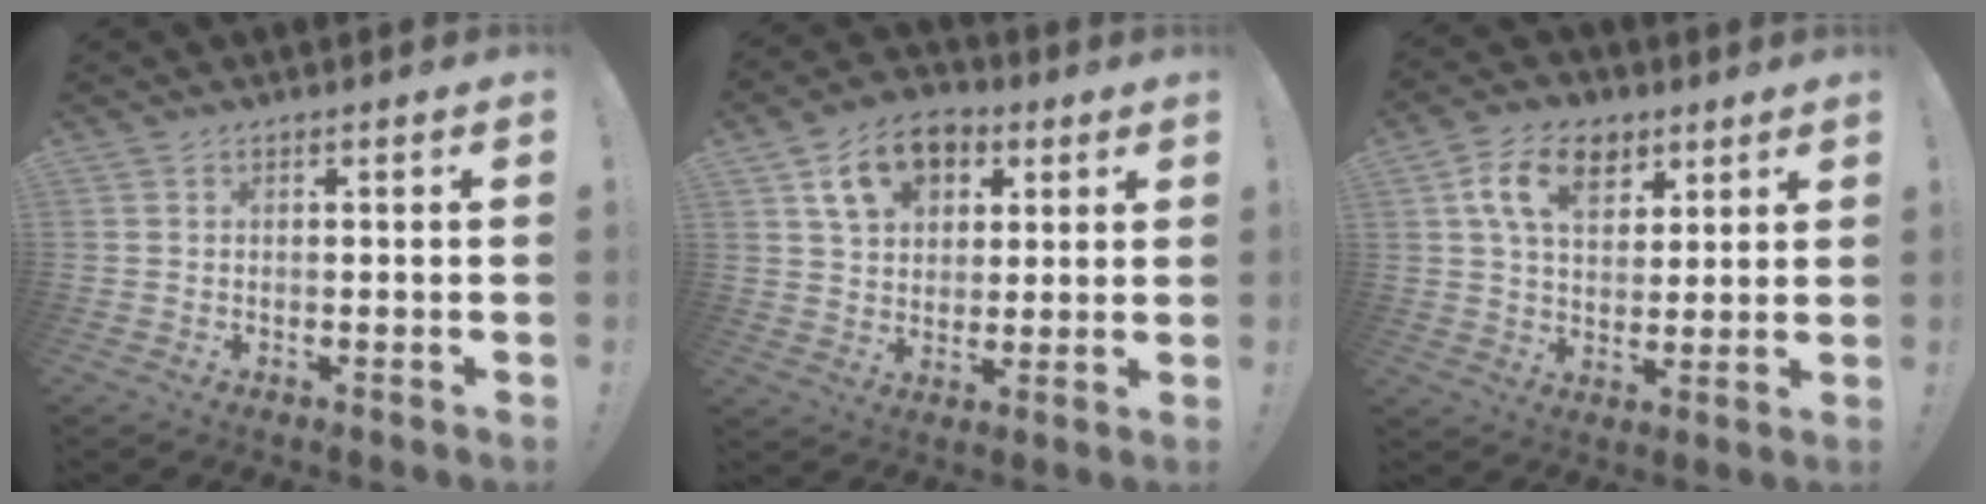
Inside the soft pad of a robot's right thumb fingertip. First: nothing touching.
{"total": 13.1, "force": [5.9, 9.7, 6.5], "torque": [-0.098, -0.008, 0.113]}
{"total": 13.4, "force": [6.5, 9.0, 7.6], "torque": [-0.123, -0.012, 0.122]}